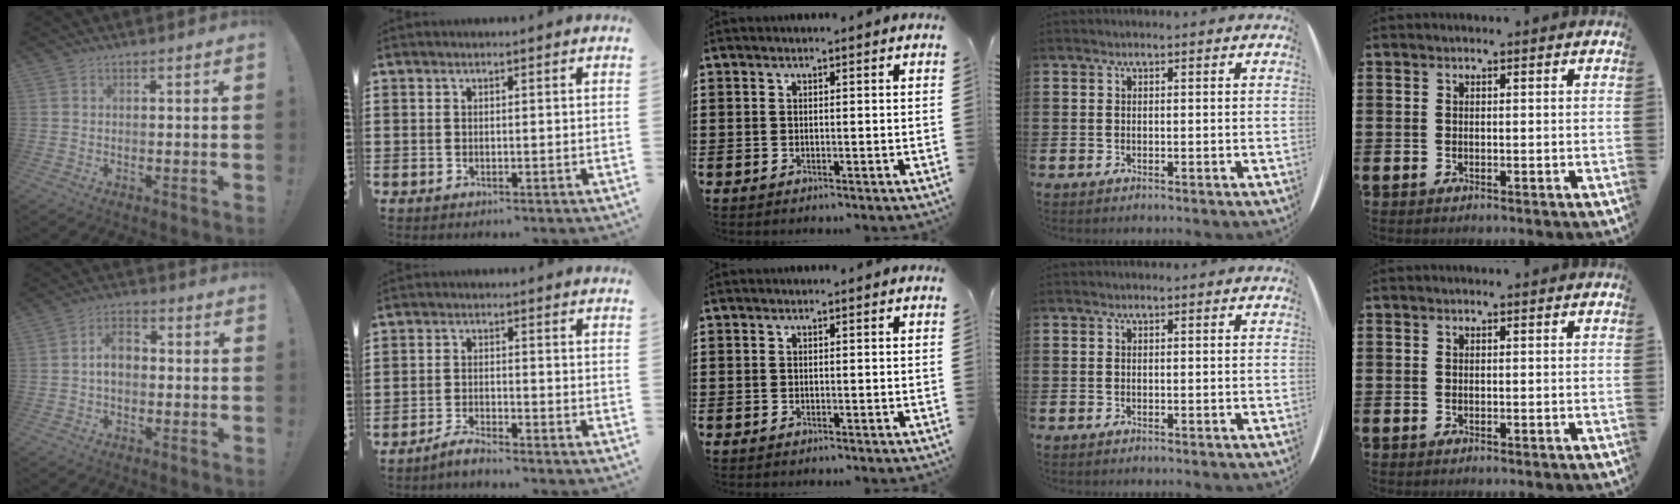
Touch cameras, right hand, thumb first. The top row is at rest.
{"thumb": {"total": 6.9, "force": [-0.3, 4.5, 5.1], "torque": [-0.078, 0.011, -0.004]}, "index": {"total": 2.6, "force": [-2.6, 0.0, 0.4], "torque": [-0.009, 0.005, -0.051]}}